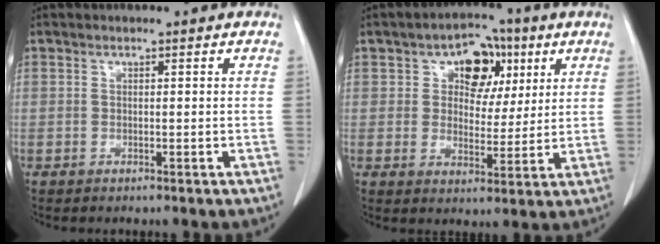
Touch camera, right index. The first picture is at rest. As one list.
[{"total": 8.1, "force": [3.2, 5.5, 5.0], "torque": [-0.061, 0.022, 0.049]}]